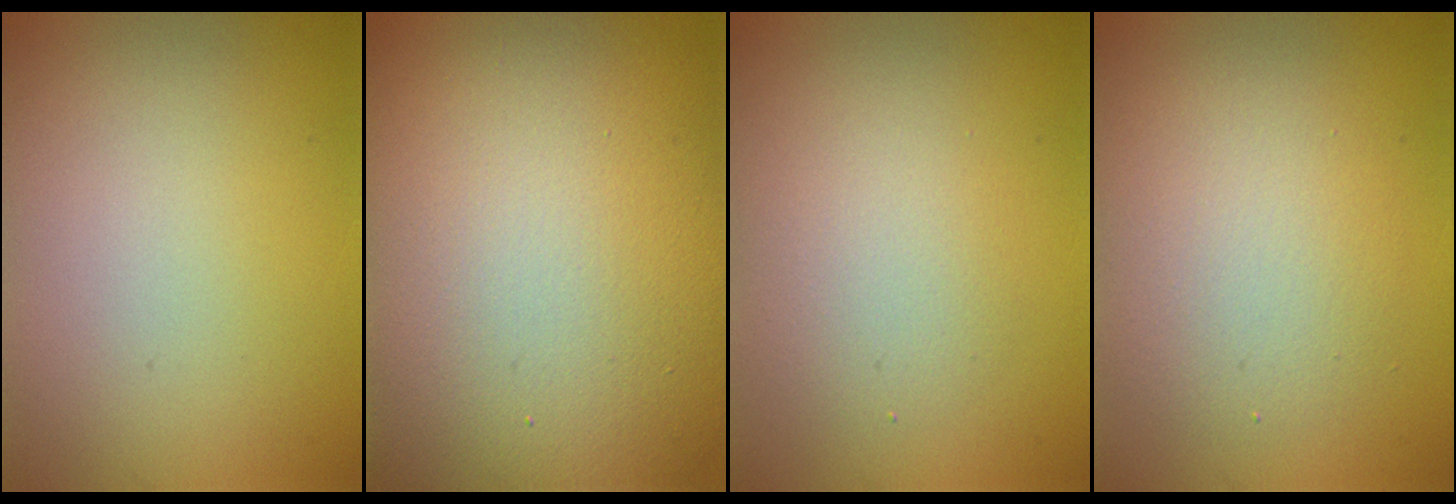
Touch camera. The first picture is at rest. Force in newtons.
{"total": 21.4, "press": 21.4, "slide": 0.5}
{"total": 2.7, "press": 2.7, "slide": 0.1}
{"total": 4.1, "press": 4.1, "slide": 0.2}